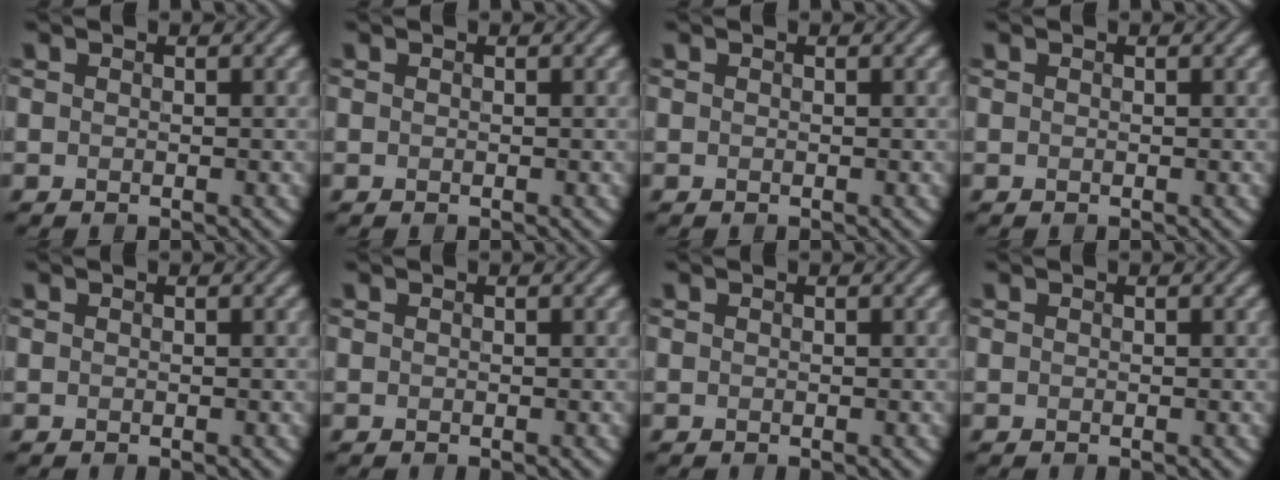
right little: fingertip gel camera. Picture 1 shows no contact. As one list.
[{"total": 0.0}, {"total": 0.0}, {"total": 0.0}, {"total": 0.0}, {"total": 0.0}, {"total": 0.0}, {"total": 0.0}]